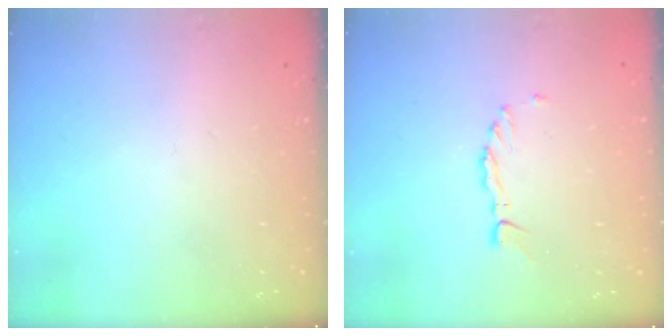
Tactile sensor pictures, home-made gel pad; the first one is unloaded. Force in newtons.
{"total": 2.3, "press": 2.2, "slide": 0.4}